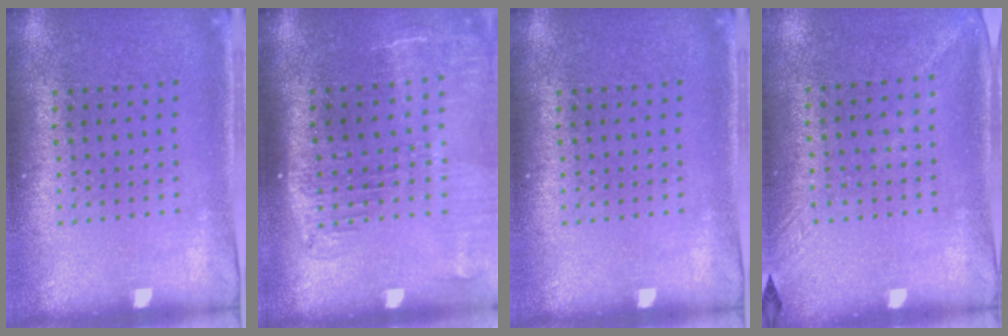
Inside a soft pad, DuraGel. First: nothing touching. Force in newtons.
{"total": 2.3, "press": 1.9, "slide": 1.4}
{"total": 0.0}
{"total": 1.2, "press": 0.9, "slide": 0.9}